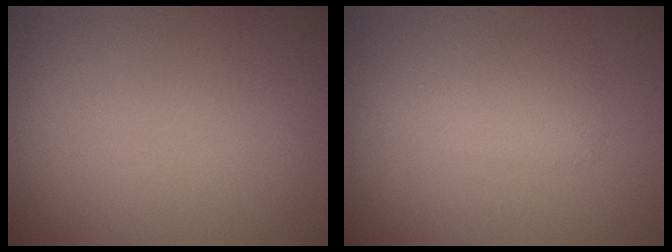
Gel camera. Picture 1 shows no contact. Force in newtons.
{"total": 1.9, "press": 1.9, "slide": 0.0}